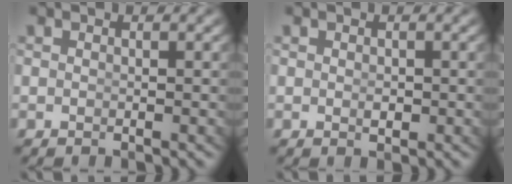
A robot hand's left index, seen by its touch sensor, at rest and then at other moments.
{"total": 0.6, "force": [-0.2, 0.2, 0.6], "torque": [-0.014, -0.013, 0.004]}